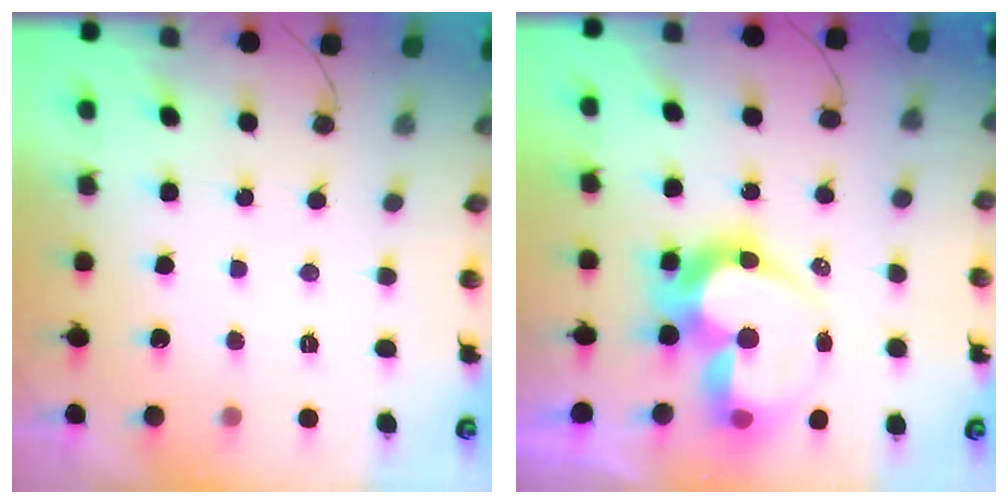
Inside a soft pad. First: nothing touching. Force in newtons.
{"total": 14.6, "press": 14.5, "slide": 1.6}